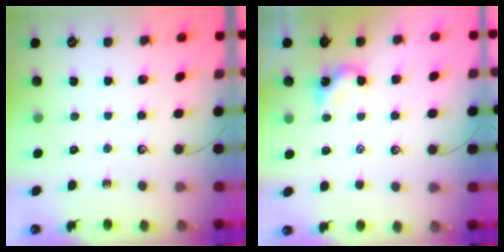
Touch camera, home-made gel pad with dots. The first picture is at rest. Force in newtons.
{"total": 1.2, "press": 1.1, "slide": 0.2}